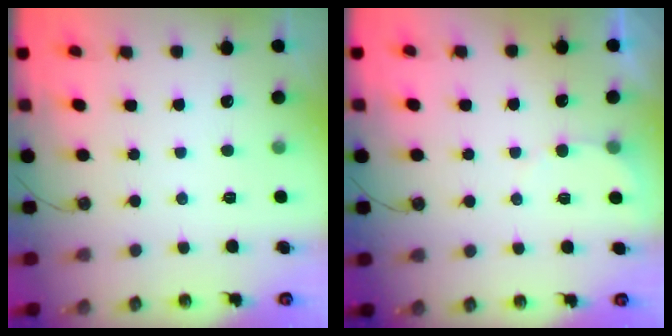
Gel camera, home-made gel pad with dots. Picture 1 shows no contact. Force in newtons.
{"total": 3.0, "press": 3.0, "slide": 0.3}